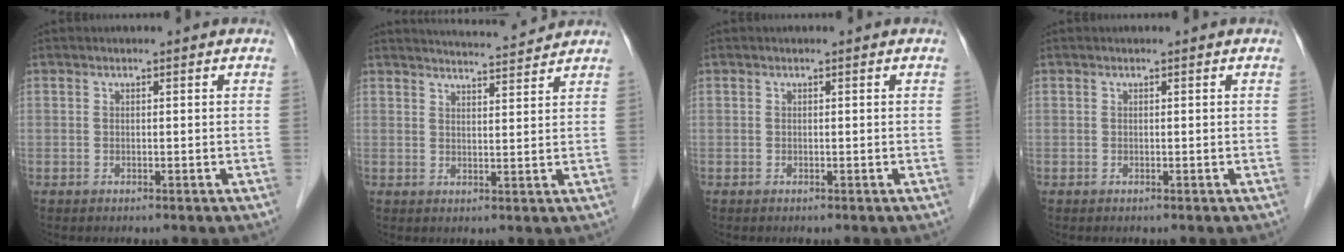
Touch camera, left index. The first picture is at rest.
{"total": 7.4, "force": [7.2, -0.2, 1.4], "torque": [-0.029, 0.009, 0.100]}
{"total": 0.0}
{"total": 0.0}